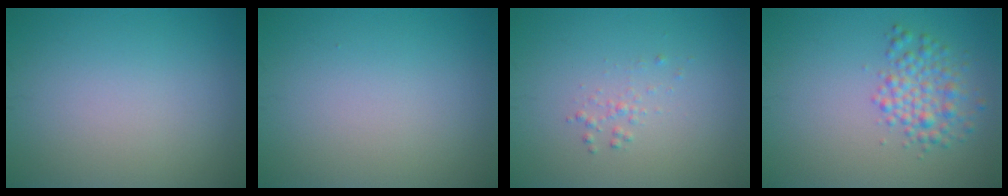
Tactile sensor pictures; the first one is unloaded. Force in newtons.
{"total": 0.0}
{"total": 0.9, "press": 0.9, "slide": 0.0}
{"total": 3.2, "press": 3.2, "slide": 0.0}